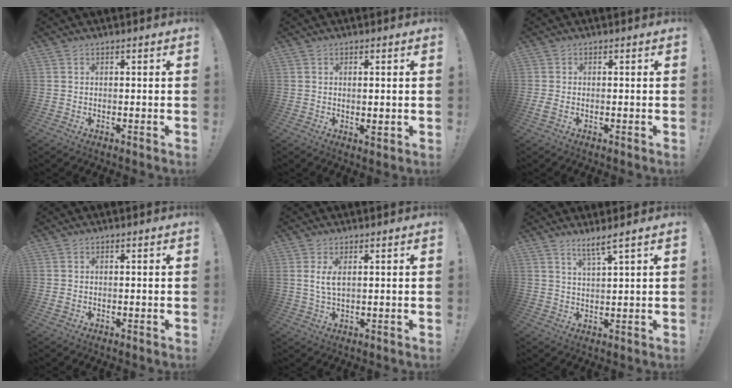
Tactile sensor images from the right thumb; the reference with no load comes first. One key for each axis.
{"total": 1.9, "fx": 0.5, "fy": 0.5, "fz": 1.8, "tx": -0.018, "ty": -0.007, "tz": 0.006}
{"total": 1.4, "fx": -0.4, "fy": 0.6, "fz": 1.2, "tx": -0.016, "ty": 0.000, "tz": -0.007}
{"total": 0.8, "fx": -0.1, "fy": 0.6, "fz": 0.4, "tx": -0.004, "ty": 0.002, "tz": -0.002}
{"total": 4.3, "fx": 1.5, "fy": 1.5, "fz": 3.7, "tx": -0.064, "ty": -0.003, "tz": 0.026}
{"total": 4.6, "fx": 3.6, "fy": -0.1, "fz": 3.0, "tx": -0.052, "ty": -0.019, "tz": 0.058}